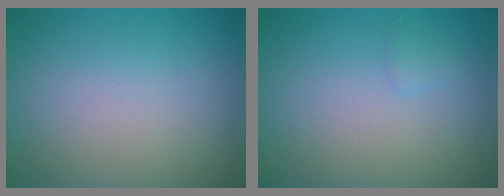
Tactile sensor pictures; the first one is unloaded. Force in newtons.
{"total": 0.7, "press": 0.7, "slide": 0.0}